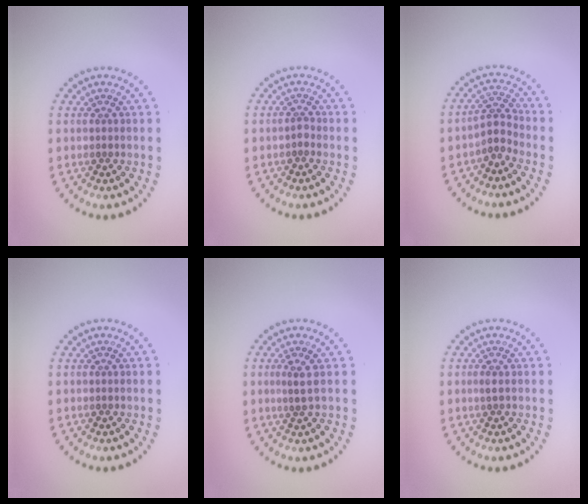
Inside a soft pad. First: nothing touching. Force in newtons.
{"total": 0.9, "press": 0.6, "slide": 0.7}
{"total": 2.2, "press": 1.6, "slide": 1.4}
{"total": 0.0}
{"total": 1.0, "press": 0.7, "slide": 0.7}
{"total": 0.6, "press": 0.4, "slide": 0.4}